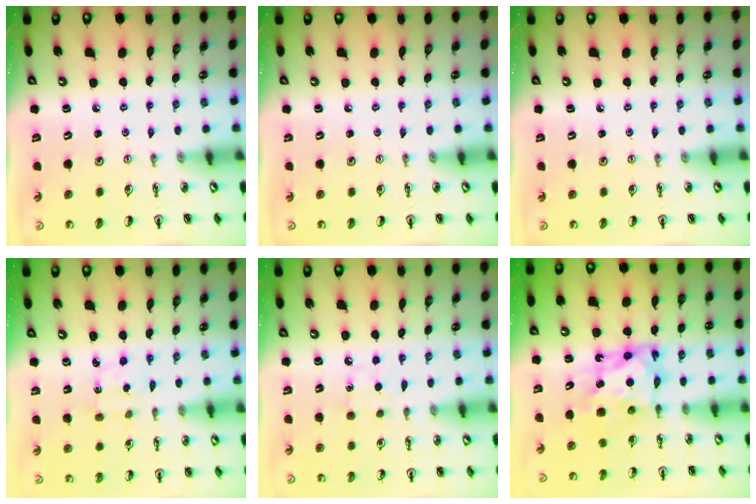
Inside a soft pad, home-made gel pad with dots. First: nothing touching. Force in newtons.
{"total": 0.0}
{"total": 0.0}
{"total": 2.8, "press": 2.8, "slide": 0.5}
{"total": 6.3, "press": 6.2, "slide": 0.8}
{"total": 7.4, "press": 7.4, "slide": 0.6}